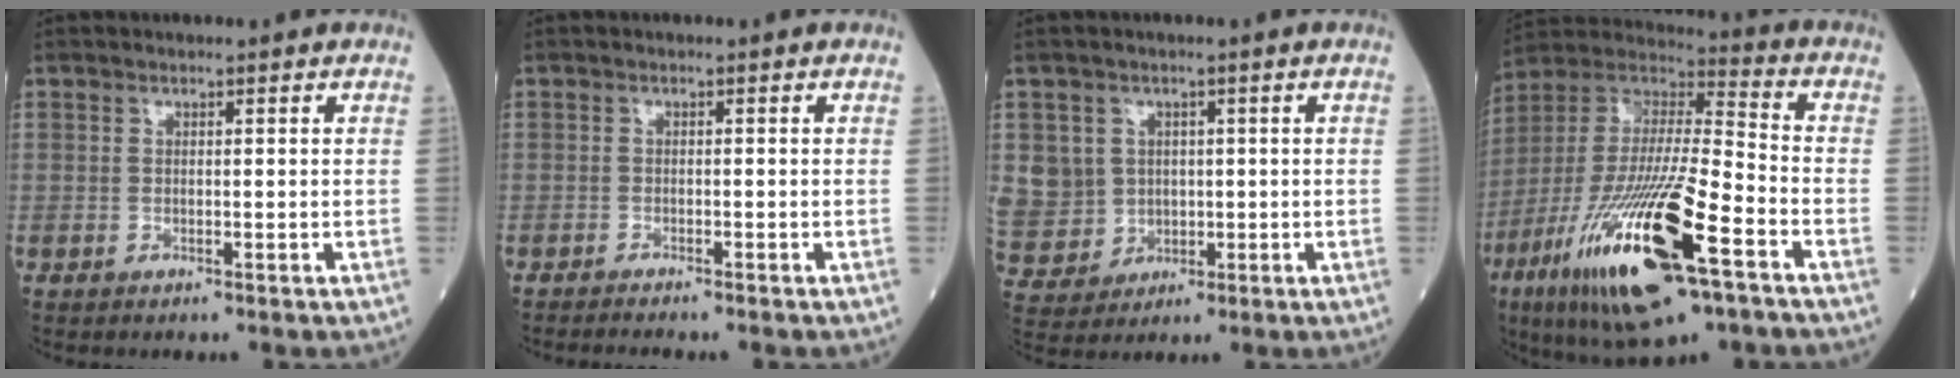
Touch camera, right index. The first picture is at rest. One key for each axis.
{"total": 2.4, "fx": -2.2, "fy": -0.1, "fz": 0.8, "tx": -0.015, "ty": -0.004, "tz": -0.032}
{"total": 9.6, "fx": 1.1, "fy": 9.3, "fz": 2.1, "tx": -0.070, "ty": 0.029, "tz": 0.042}
{"total": 25.1, "fx": -11.7, "fy": 4.6, "fz": 21.7, "tx": -0.450, "ty": -0.055, "tz": -0.208}